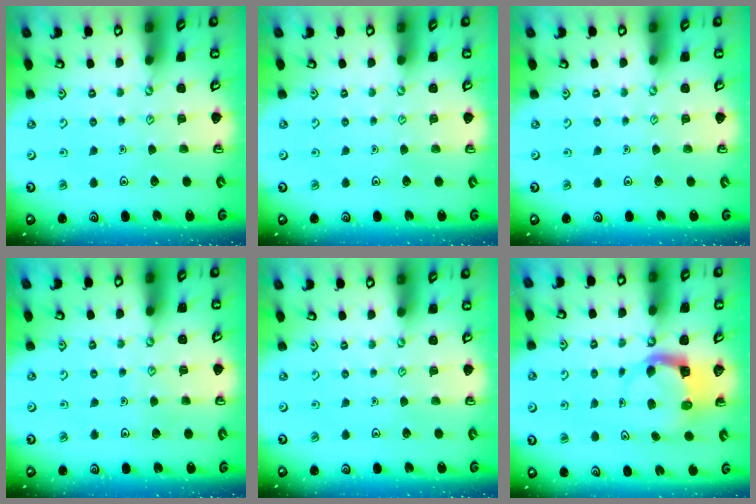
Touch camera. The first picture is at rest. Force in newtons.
{"total": 0.0}
{"total": 0.0}
{"total": 4.5, "press": 4.5, "slide": 0.3}
{"total": 0.0}
{"total": 4.0, "press": 3.9, "slide": 0.3}